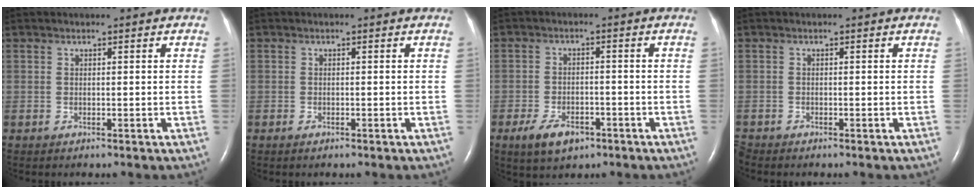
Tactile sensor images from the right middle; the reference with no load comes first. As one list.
[{"total": 0.5, "force": [-0.4, 0.1, 0.3], "torque": [-0.007, -0.001, -0.005]}, {"total": 5.8, "force": [-3.4, 3.0, 3.6], "torque": [-0.073, -0.002, -0.053]}, {"total": 1.0, "force": [-1.0, 0.0, -0.1], "torque": [-0.001, -0.004, -0.018]}]